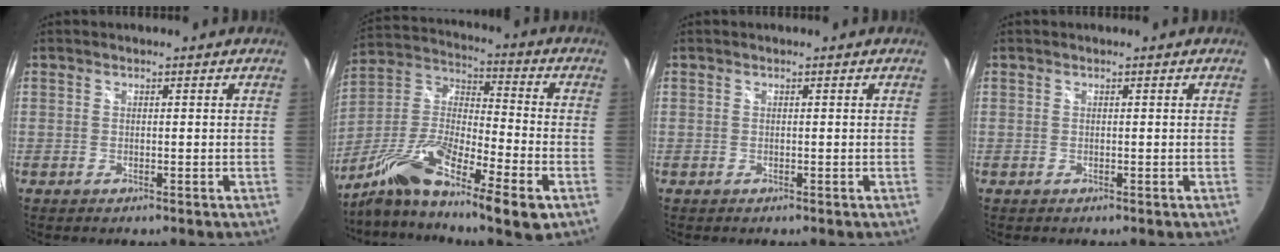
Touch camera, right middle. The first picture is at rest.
{"total": 18.6, "force": [-10.5, 3.6, 14.9], "torque": [-0.283, -0.025, -0.204]}
{"total": 0.0}
{"total": 0.0}